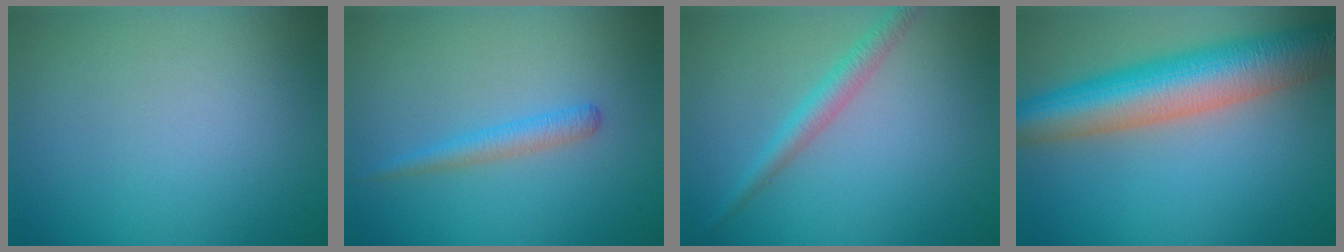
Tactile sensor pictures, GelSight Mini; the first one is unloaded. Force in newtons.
{"total": 1.8, "press": 1.8, "slide": 0.1}
{"total": 2.3, "press": 2.3, "slide": 0.1}
{"total": 10.0, "press": 10.0, "slide": 0.3}